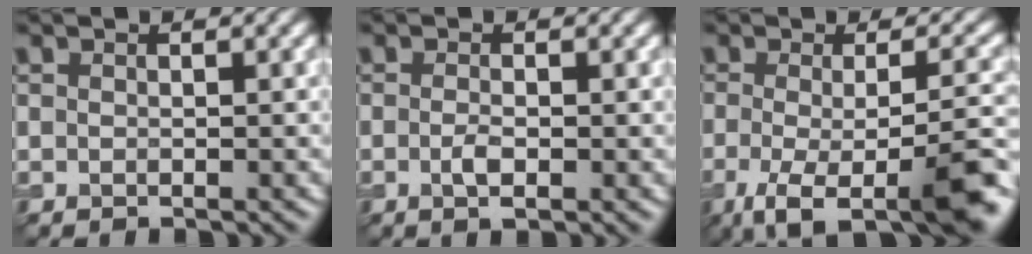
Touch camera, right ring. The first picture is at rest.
{"total": 1.7, "force": [-0.4, 0.5, 1.6], "torque": [-0.032, -0.003, -0.010]}
{"total": 10.1, "force": [-4.6, 2.7, 8.6], "torque": [-0.127, -0.013, -0.078]}